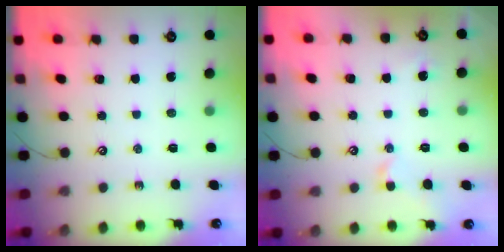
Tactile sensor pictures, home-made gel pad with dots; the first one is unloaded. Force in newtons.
{"total": 1.3, "press": 1.2, "slide": 0.4}